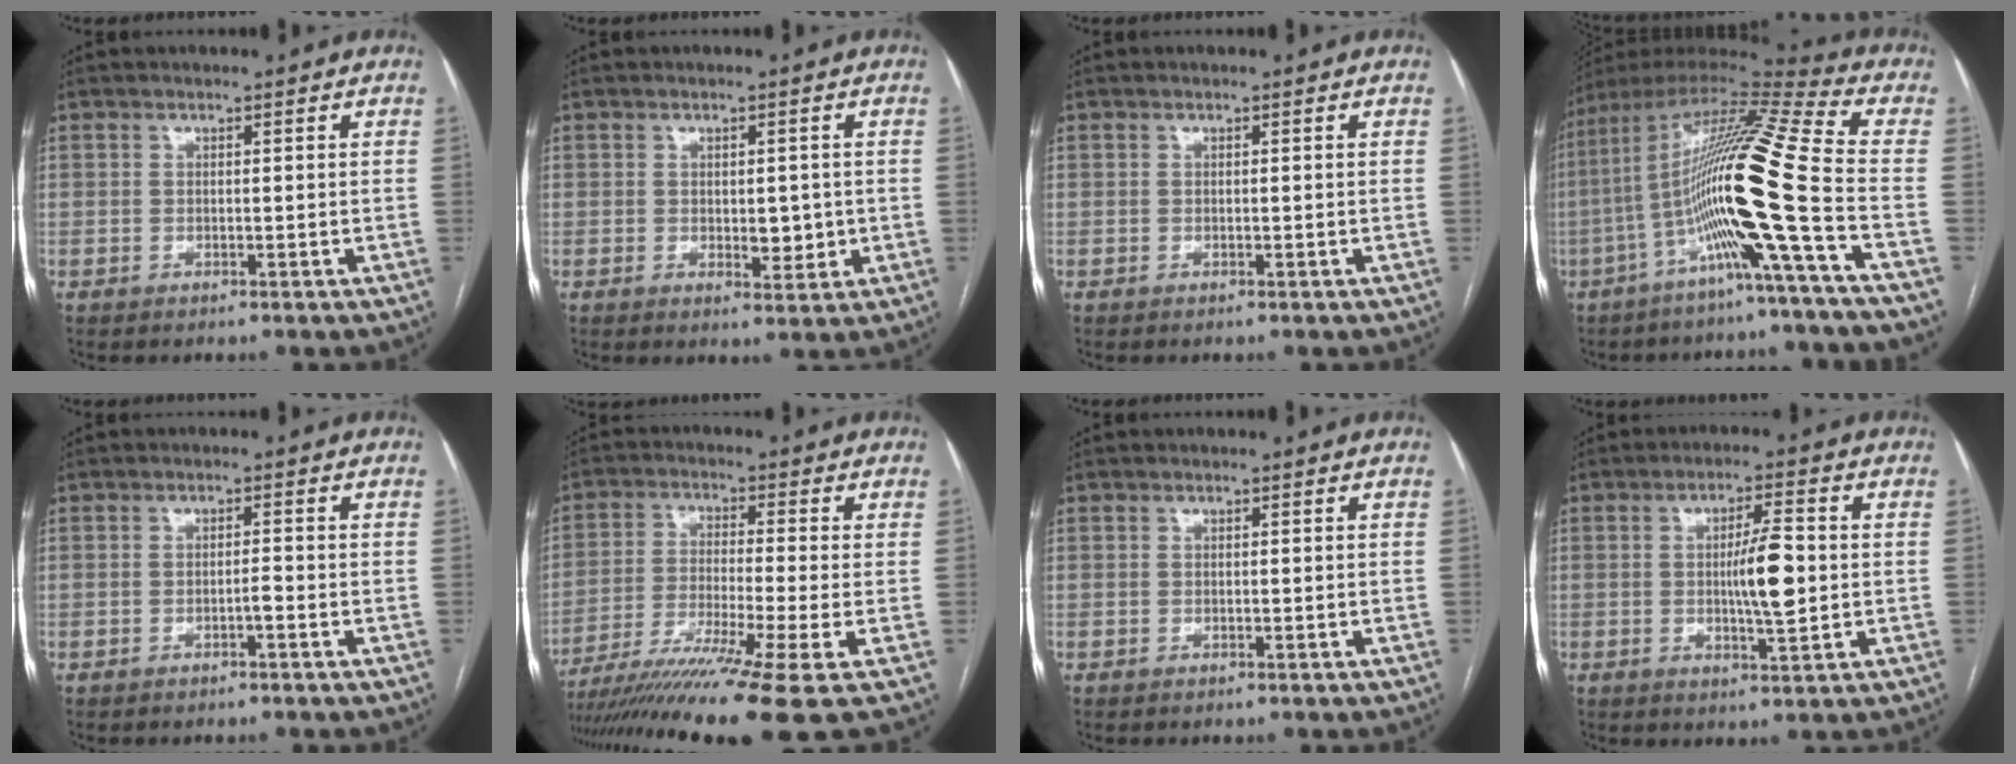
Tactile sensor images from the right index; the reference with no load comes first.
{"total": 4.4, "force": [-0.3, 2.2, 3.8], "torque": [-0.047, -0.005, 0.004]}
{"total": 0.0}
{"total": 19.9, "force": [-5.6, -1.5, 19.0], "torque": [-0.366, -0.002, -0.120]}
{"total": 1.1, "force": [-0.6, 0.1, 0.9], "torque": [-0.016, 0.002, -0.012]}
{"total": 15.6, "force": [-11.2, -3.0, 10.4], "torque": [-0.173, -0.040, -0.191]}
{"total": 0.0}
{"total": 7.1, "force": [-0.1, 1.0, 7.0], "torque": [-0.120, 0.000, 0.000]}